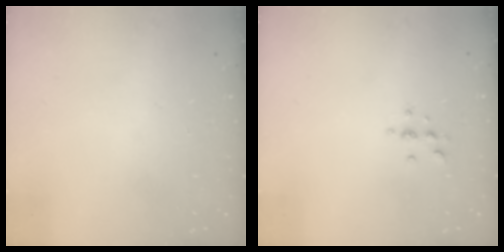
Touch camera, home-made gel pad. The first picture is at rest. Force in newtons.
{"total": 2.9, "press": 2.9, "slide": 0.4}